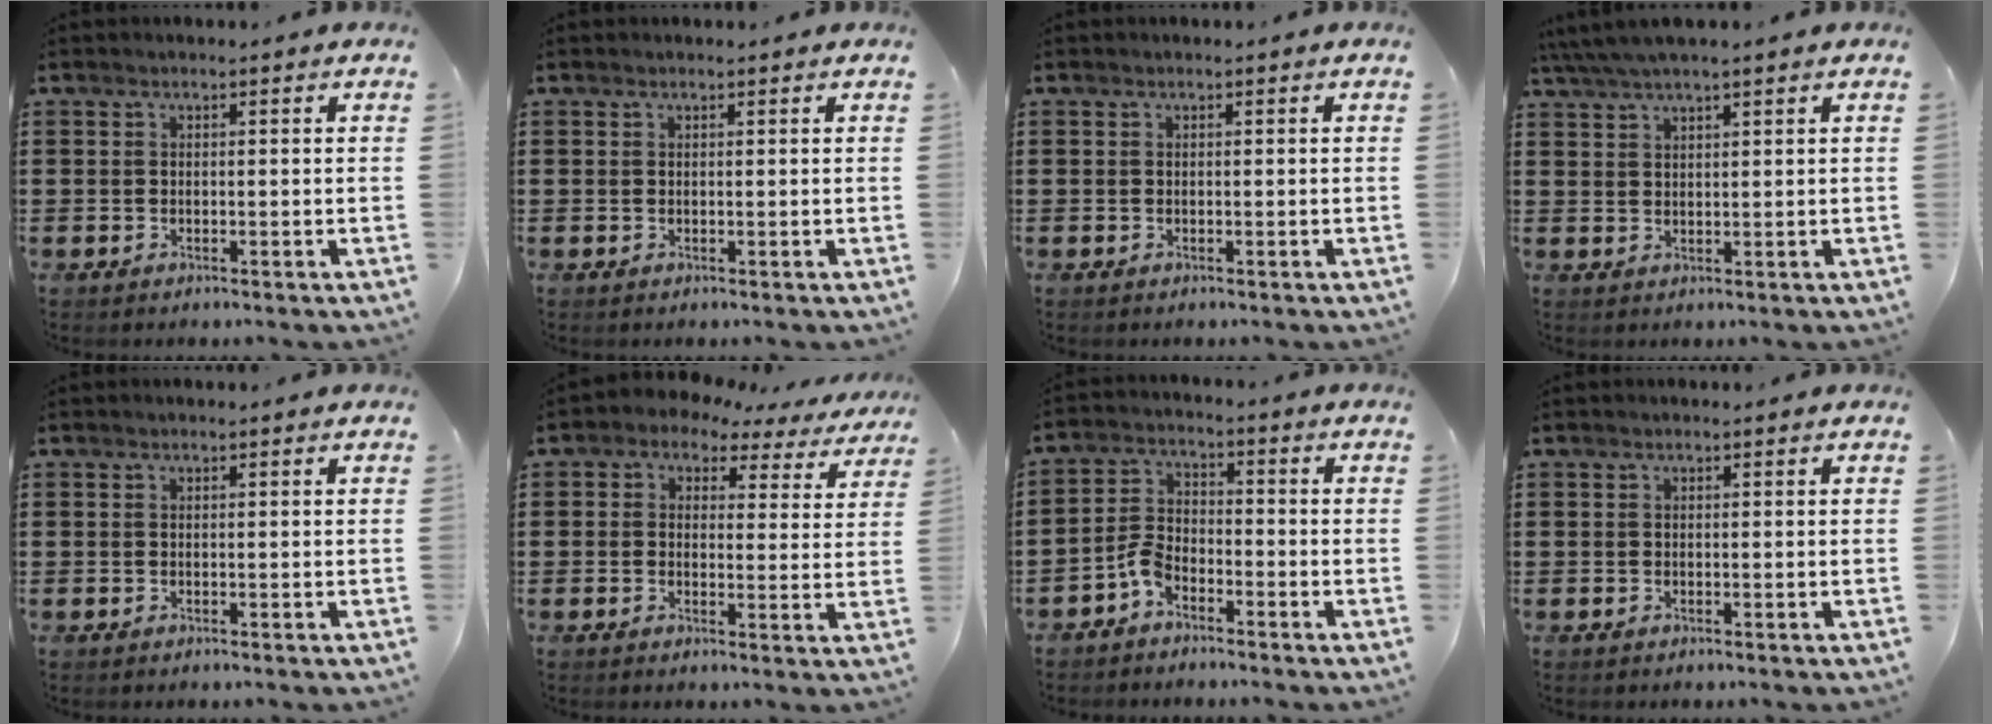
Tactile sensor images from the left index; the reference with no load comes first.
{"total": 0.0}
{"total": 0.0}
{"total": 3.3, "force": [2.7, 0.1, 1.8], "torque": [-0.041, 0.001, 0.050]}
{"total": 0.0}
{"total": 2.2, "force": [1.6, 1.4, 0.5], "torque": [-0.026, -0.016, 0.021]}
{"total": 4.4, "force": [-3.4, 1.8, 2.0], "torque": [-0.058, 0.004, -0.071]}
{"total": 0.0}